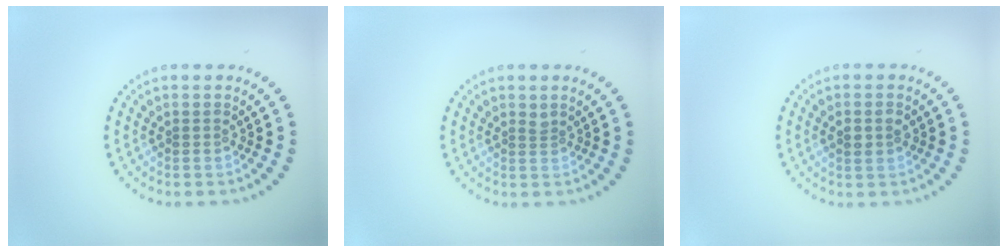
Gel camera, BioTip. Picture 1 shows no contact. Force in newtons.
{"total": 0.7, "press": 0.4, "slide": 0.5}
{"total": 1.6, "press": 1.5, "slide": 0.5}